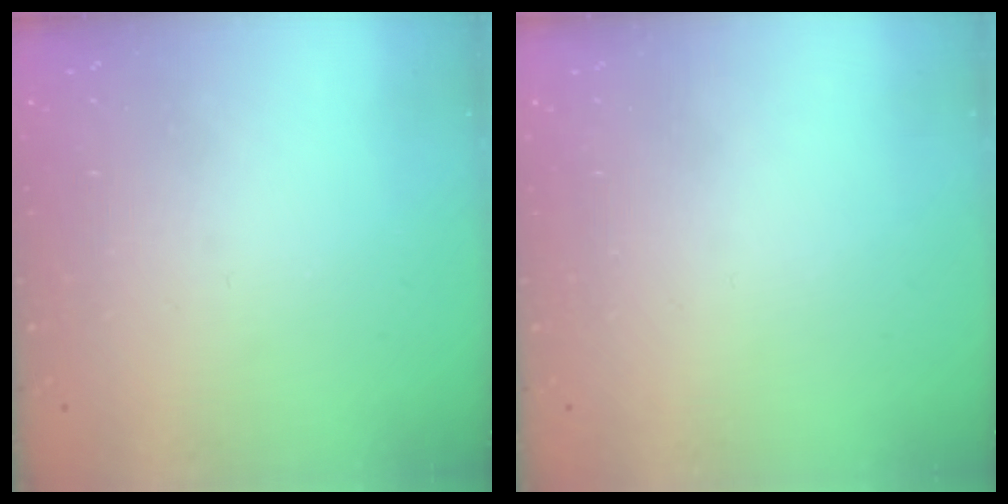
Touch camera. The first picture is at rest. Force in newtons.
{"total": 1.5, "press": 1.5, "slide": 0.1}